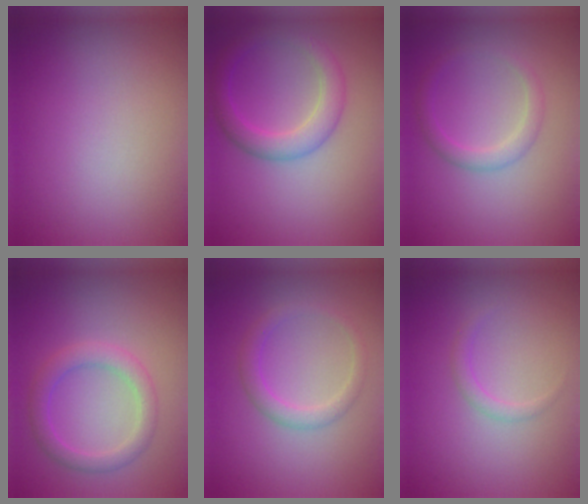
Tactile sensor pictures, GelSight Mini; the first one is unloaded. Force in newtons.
{"total": 3.3, "press": 3.3, "slide": 0.2}
{"total": 1.8, "press": 1.8, "slide": 0.1}
{"total": 2.9, "press": 2.9, "slide": 0.1}
{"total": 2.0, "press": 2.0, "slide": 0.2}
{"total": 1.0, "press": 1.0, "slide": 0.1}